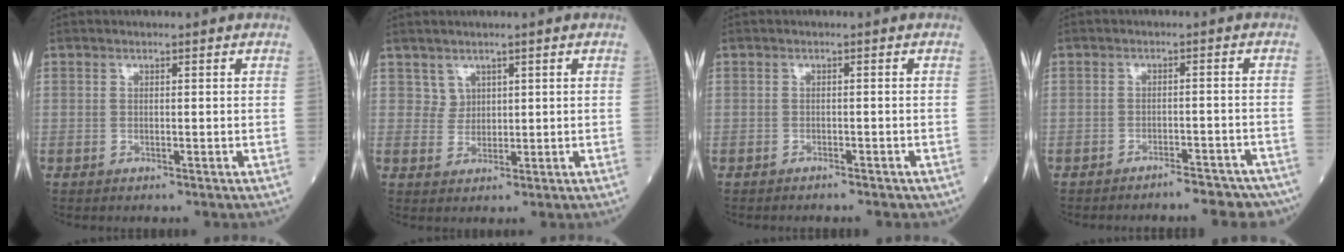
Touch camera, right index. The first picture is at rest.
{"total": 2.0, "force": [1.1, 1.6, 0.0], "torque": [0.011, 0.003, 0.015]}
{"total": 3.0, "force": [-2.6, 1.0, 1.2], "torque": [-0.020, -0.004, -0.025]}
{"total": 7.8, "force": [-7.2, 1.6, 2.6], "torque": [-0.012, 0.007, -0.086]}